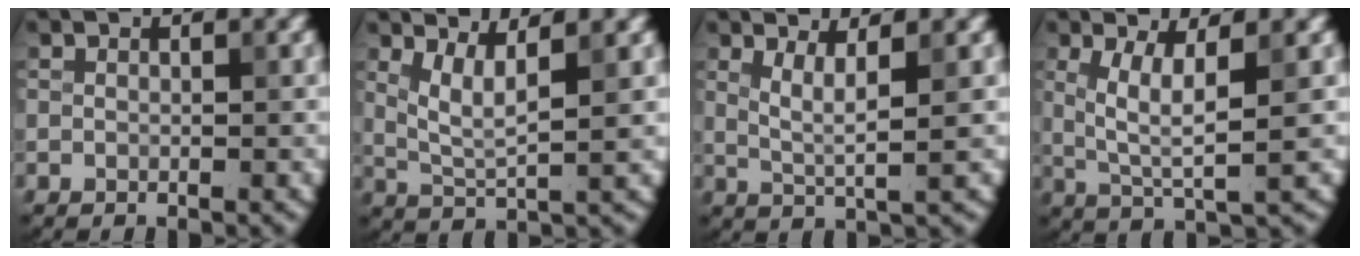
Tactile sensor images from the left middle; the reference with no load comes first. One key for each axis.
{"total": 3.2, "fx": 1.5, "fy": 0.6, "fz": 2.7, "tx": -0.059, "ty": -0.007, "tz": 0.035}
{"total": 2.6, "fx": 1.0, "fy": 0.5, "fz": 2.4, "tx": -0.047, "ty": -0.006, "tz": 0.022}
{"total": 4.0, "fx": 0.8, "fy": 0.8, "fz": 3.8, "tx": -0.079, "ty": -0.002, "tz": 0.021}